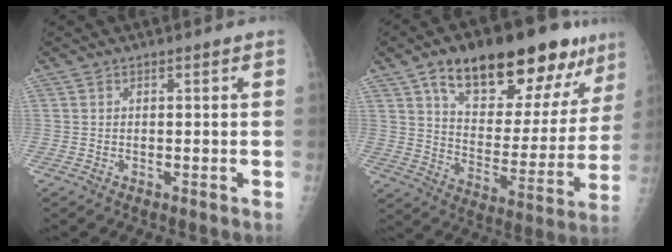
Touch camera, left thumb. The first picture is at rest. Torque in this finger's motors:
{"motor_torque": [0.80, 0.46, 1.48, -1.29, 0.11]}